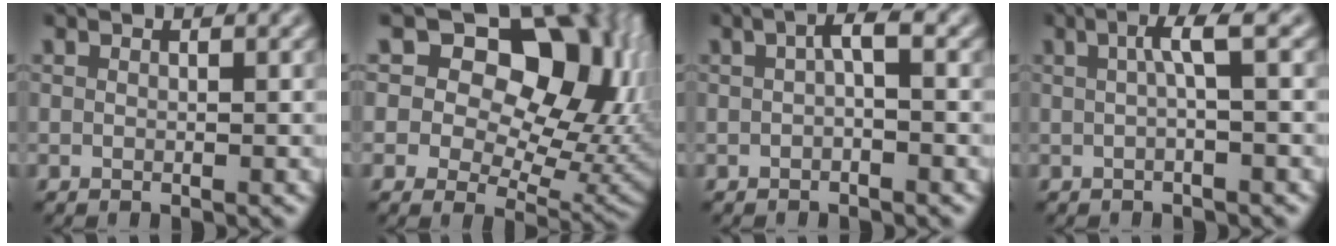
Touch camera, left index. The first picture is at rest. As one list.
[{"total": 16.2, "force": [6.1, 10.3, 11.0], "torque": [-0.147, 0.039, 0.088]}, {"total": 1.6, "force": [0.1, 0.3, 1.6], "torque": [-0.029, 0.007, -0.001]}, {"total": 2.5, "force": [0.4, 0.3, 2.5], "torque": [-0.044, 0.008, 0.005]}]